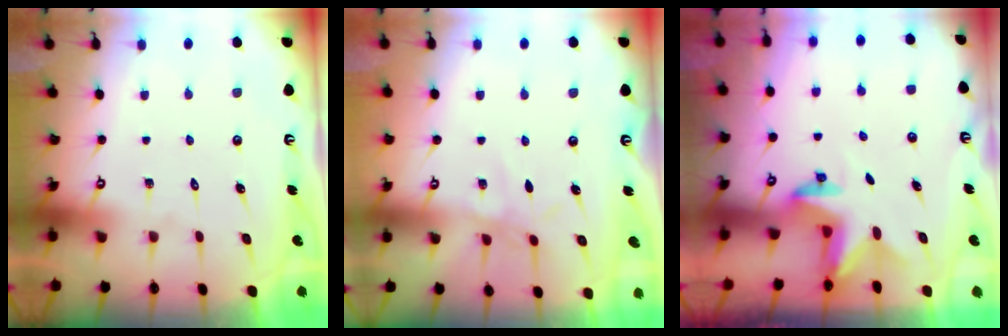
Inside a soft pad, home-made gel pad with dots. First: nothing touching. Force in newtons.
{"total": 2.8, "press": 2.8, "slide": 0.2}
{"total": 2.4, "press": 2.4, "slide": 0.4}